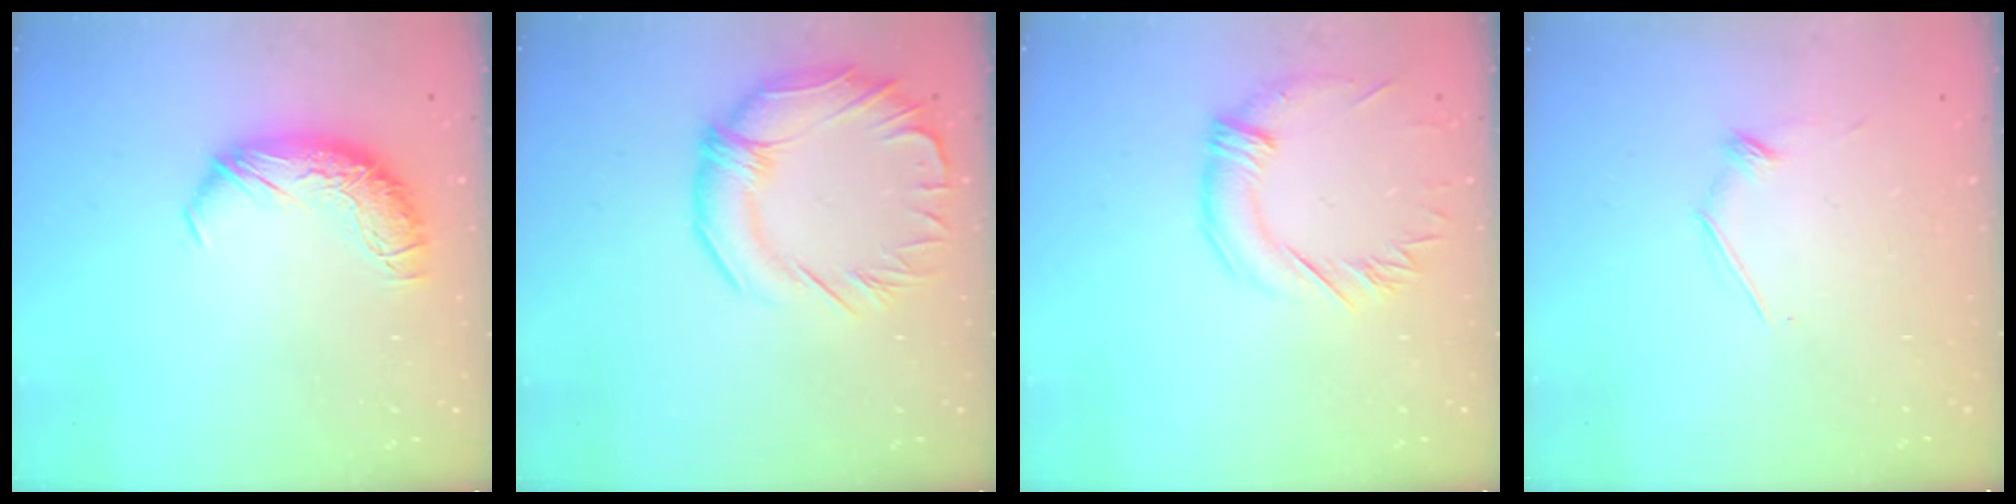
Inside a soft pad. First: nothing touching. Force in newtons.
{"total": 5.6, "press": 5.0, "slide": 2.5}
{"total": 1.3, "press": 0.2, "slide": 1.2}
{"total": 7.1, "press": 7.0, "slide": 1.0}